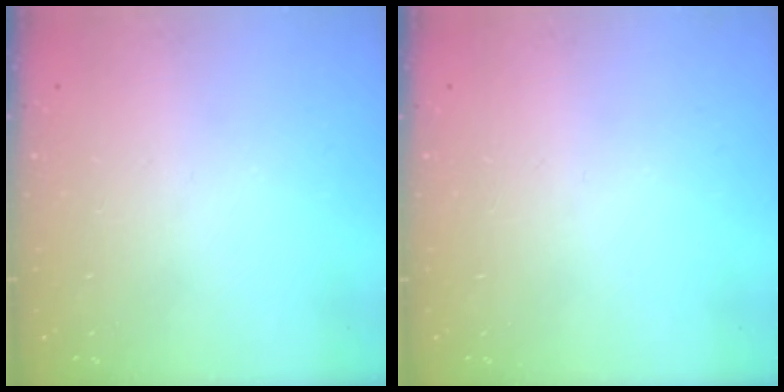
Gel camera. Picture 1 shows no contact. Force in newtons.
{"total": 0.0}